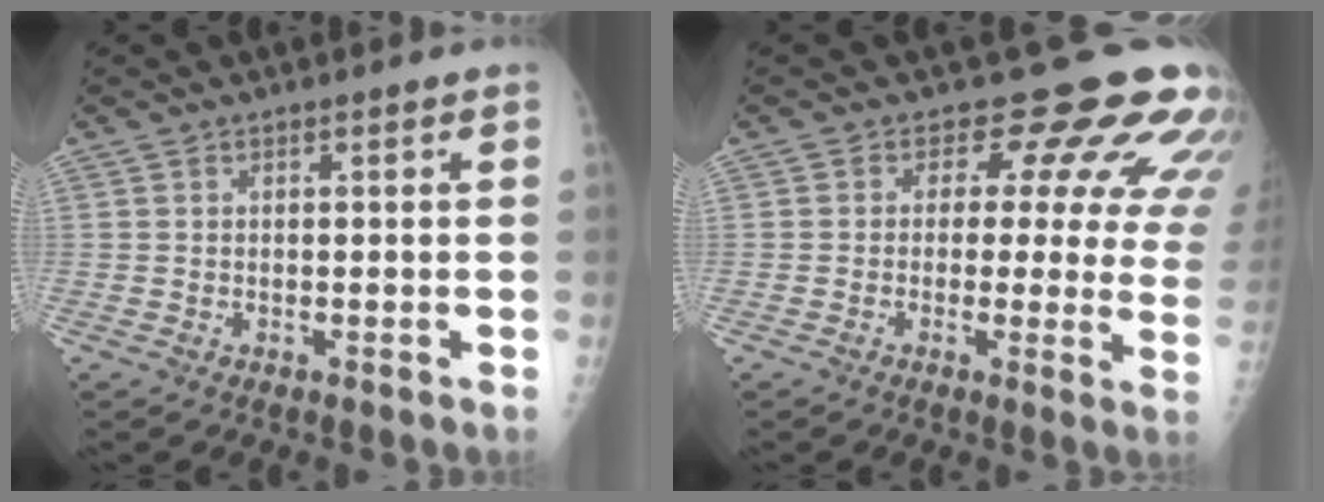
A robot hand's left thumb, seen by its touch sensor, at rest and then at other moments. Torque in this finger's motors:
{"motor_torque": [0.35, 0.39, 0.00, -0.22, 0.03]}